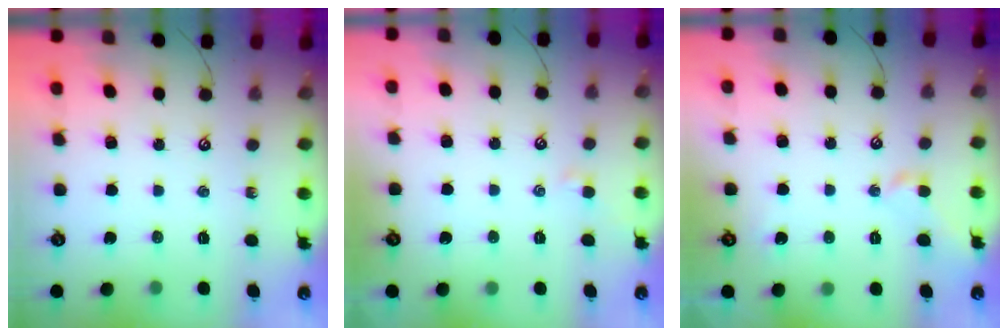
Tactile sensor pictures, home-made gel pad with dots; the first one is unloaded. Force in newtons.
{"total": 1.4, "press": 1.3, "slide": 0.3}
{"total": 1.0, "press": 0.7, "slide": 0.7}